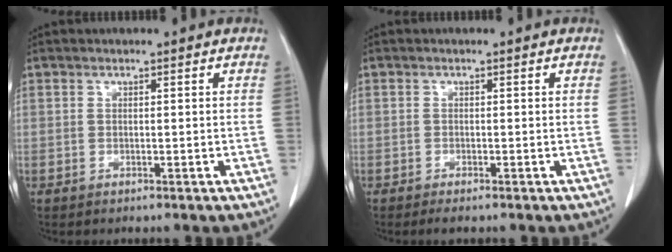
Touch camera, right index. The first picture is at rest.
{"total": 1.1, "force": [-0.9, 0.1, 0.6], "torque": [-0.012, -0.003, -0.014]}